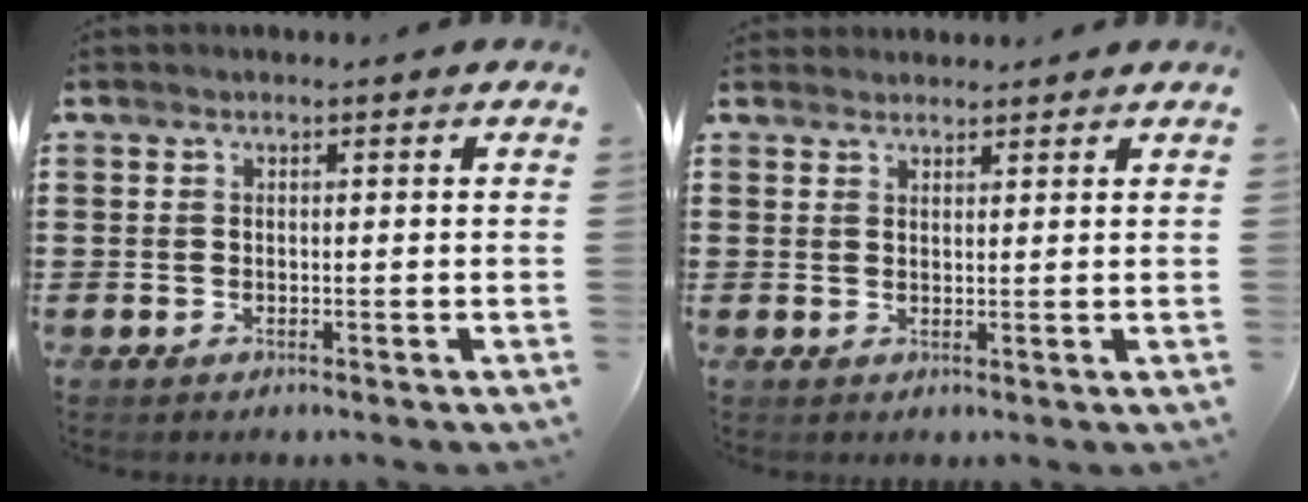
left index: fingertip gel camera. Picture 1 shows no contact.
{"total": 1.7, "force": [1.7, 0.4, 0.0], "torque": [-0.003, 0.002, 0.034]}